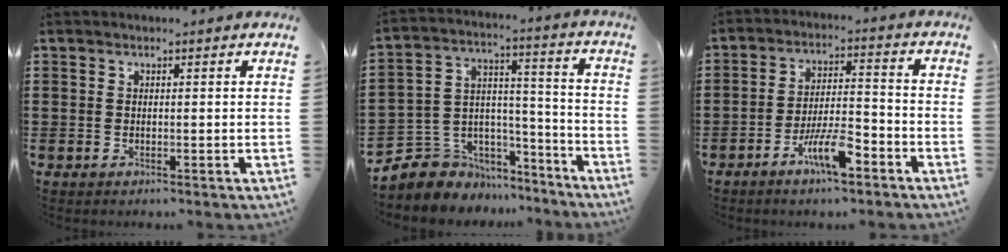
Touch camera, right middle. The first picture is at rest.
{"total": 6.6, "force": [-4.6, 4.6, -0.4], "torque": [-0.018, 0.002, -0.087]}
{"total": 7.6, "force": [-4.9, 2.0, 5.5], "torque": [-0.111, 0.003, -0.091]}